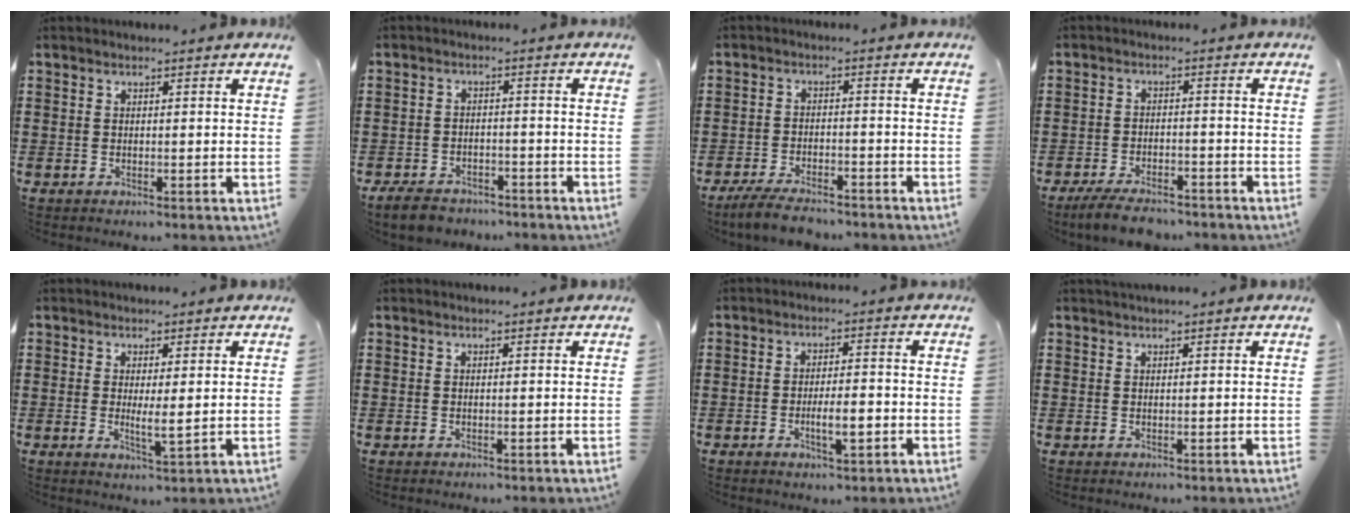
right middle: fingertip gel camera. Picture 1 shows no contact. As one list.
[{"total": 3.7, "force": [-3.4, 1.1, 0.7], "torque": [-0.022, 0.006, -0.073]}, {"total": 4.9, "force": [-4.4, 1.0, 1.9], "torque": [-0.044, -0.001, -0.087]}, {"total": 4.7, "force": [-4.2, 1.0, 1.8], "torque": [-0.035, 0.002, -0.083]}, {"total": 2.4, "force": [0.4, 0.2, 2.3], "torque": [-0.030, -0.010, 0.004]}, {"total": 0.0}, {"total": 4.5, "force": [-1.6, 1.6, 3.9], "torque": [-0.058, 0.003, -0.031]}, {"total": 0.7, "force": [0.7, -0.1, 0.0], "torque": [-0.001, -0.003, 0.015]}]